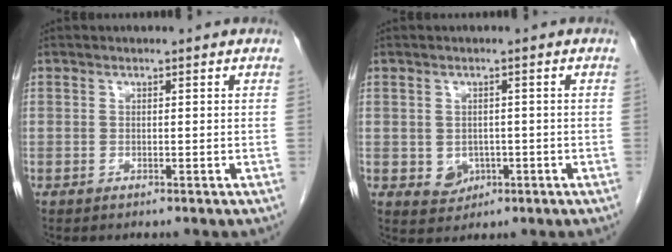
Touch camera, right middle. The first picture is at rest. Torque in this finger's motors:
{"motor_torque": [0.28, -0.10, 0.04, 0.01]}